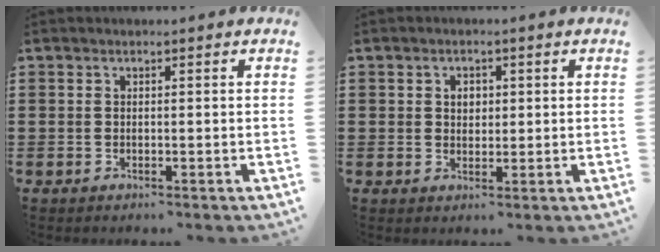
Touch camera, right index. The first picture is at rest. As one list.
[{"total": 1.9, "force": [0.5, 1.5, 1.0], "torque": [-0.024, 0.011, 0.007]}]